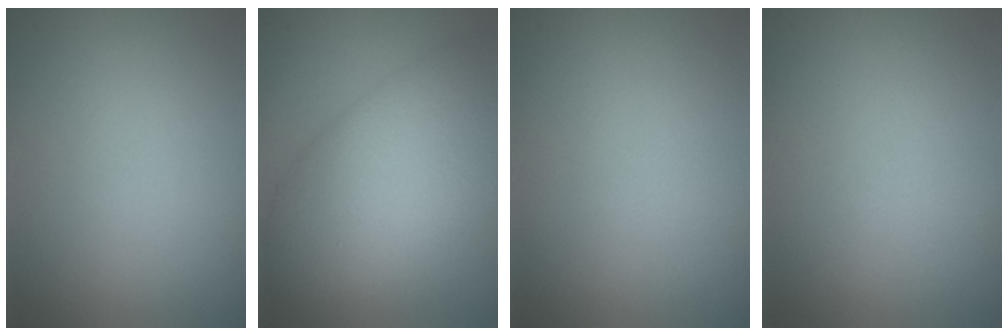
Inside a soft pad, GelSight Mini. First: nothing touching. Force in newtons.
{"total": 11.3, "press": 11.3, "slide": 0.4}
{"total": 0.0}
{"total": 0.0}